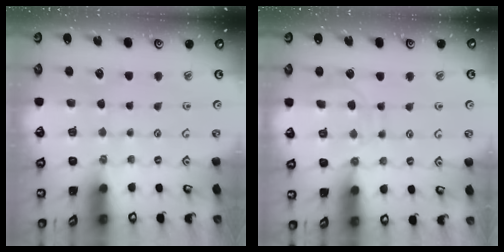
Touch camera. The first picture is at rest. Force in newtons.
{"total": 9.7, "press": 9.7, "slide": 0.8}